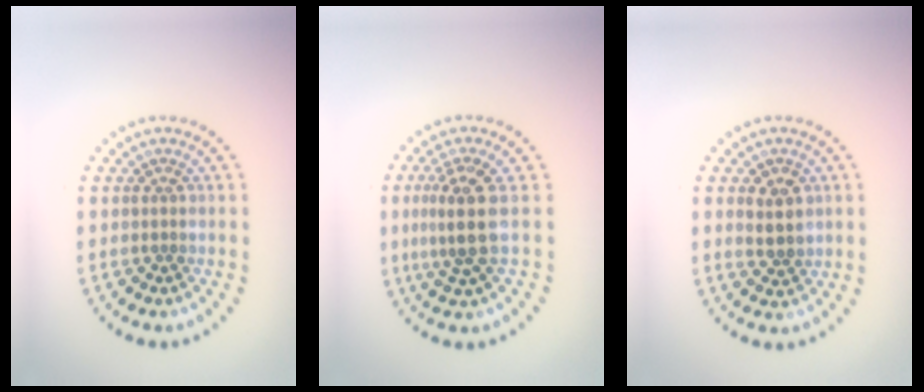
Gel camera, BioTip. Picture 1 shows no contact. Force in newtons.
{"total": 3.4, "press": 2.9, "slide": 1.8}
{"total": 2.5, "press": 2.5, "slide": 0.4}